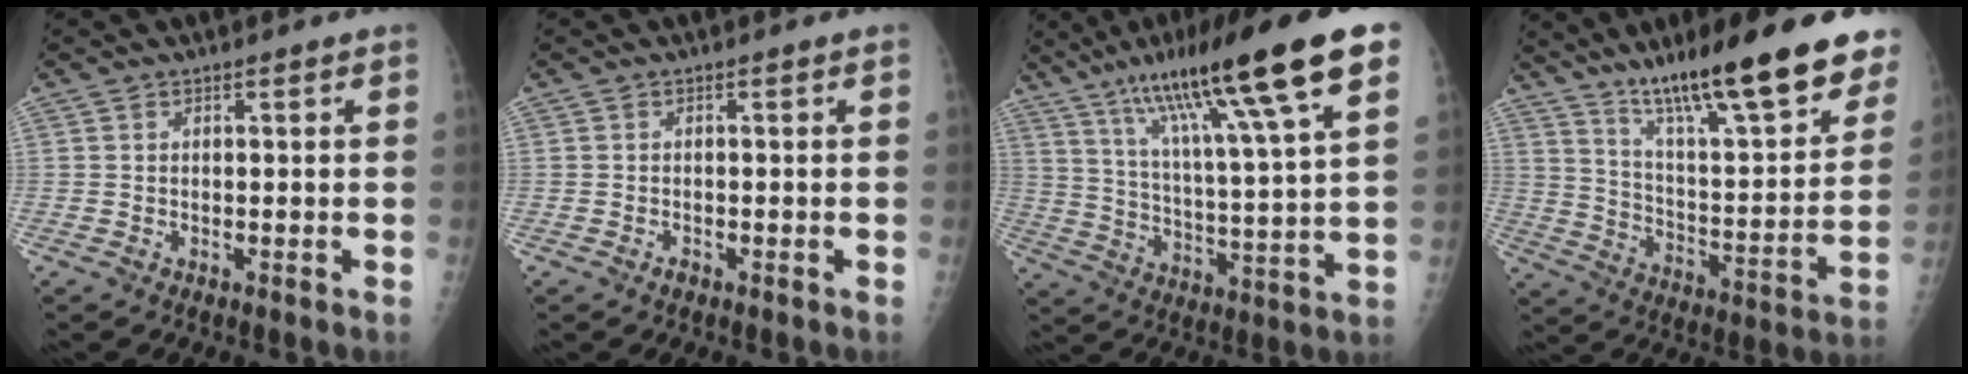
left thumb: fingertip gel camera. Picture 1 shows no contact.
{"total": 0.6, "force": [-0.1, 0.4, 0.5], "torque": [-0.007, 0.001, -0.002]}
{"total": 23.3, "force": [13.5, 2.7, 18.8], "torque": [-0.306, -0.023, 0.220]}
{"total": 26.5, "force": [18.4, 5.0, 18.5], "torque": [-0.256, -0.069, 0.295]}